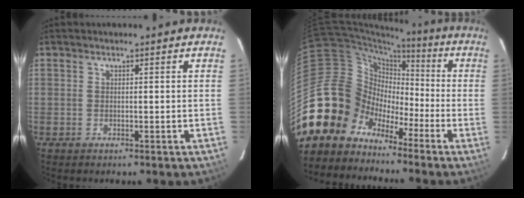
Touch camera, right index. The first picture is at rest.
{"total": 14.0, "force": [-8.7, 10.8, 1.8], "torque": [-0.069, 0.044, -0.174]}